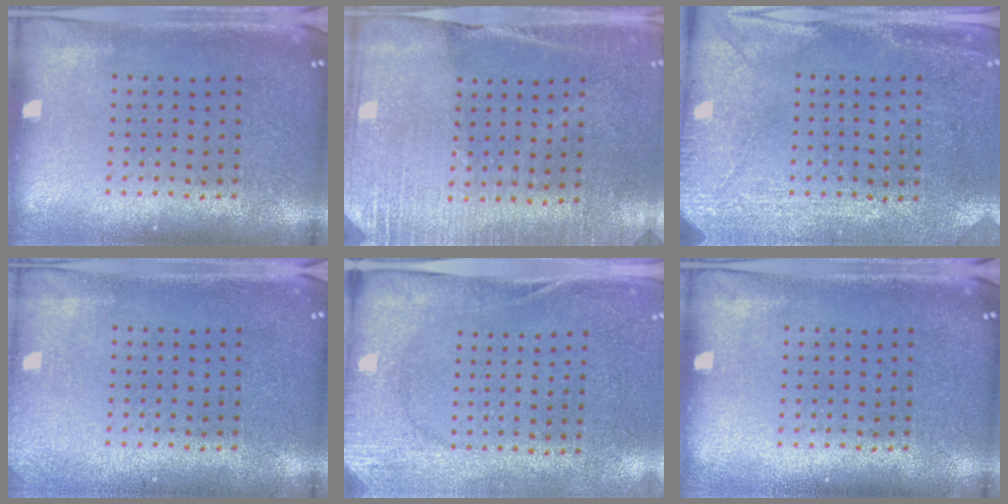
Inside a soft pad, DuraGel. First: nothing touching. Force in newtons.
{"total": 2.6, "press": 2.5, "slide": 0.6}
{"total": 2.9, "press": 2.4, "slide": 1.6}
{"total": 1.1, "press": 1.1, "slide": 0.1}
{"total": 2.8, "press": 2.1, "slide": 1.8}
{"total": 0.0}